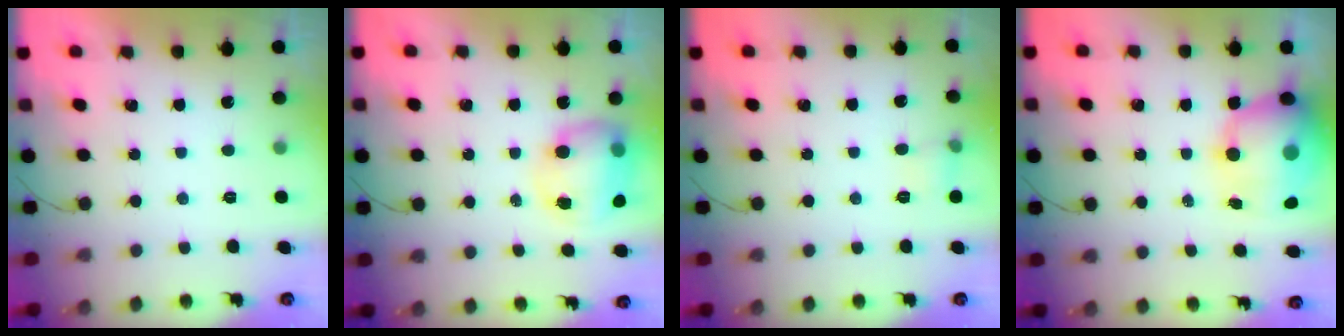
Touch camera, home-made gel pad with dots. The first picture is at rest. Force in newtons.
{"total": 10.1, "press": 9.7, "slide": 2.8}
{"total": 4.5, "press": 4.3, "slide": 1.4}
{"total": 14.6, "press": 14.2, "slide": 3.6}